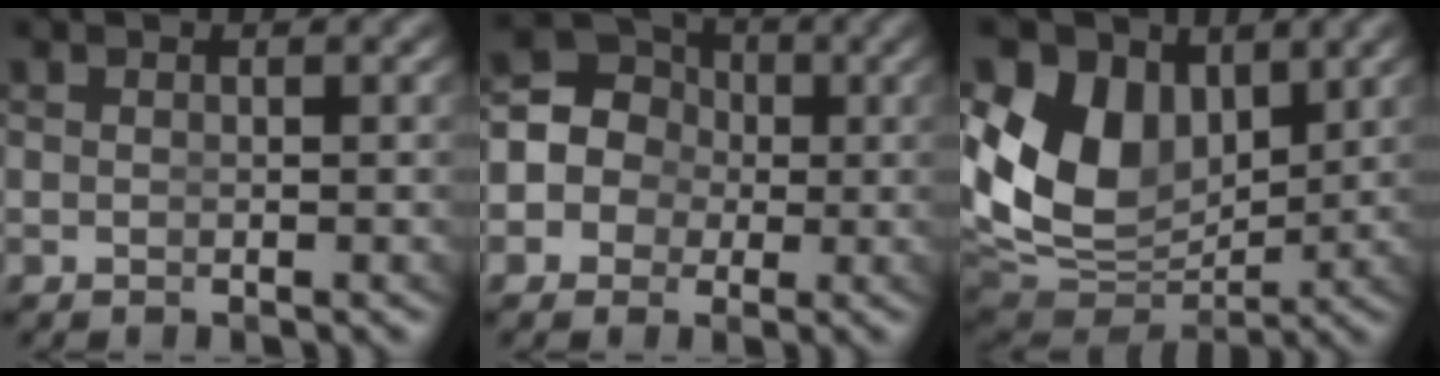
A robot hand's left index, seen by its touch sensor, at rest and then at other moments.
{"total": 13.2, "force": [0.9, 12.2, 5.0], "torque": [-0.121, -0.020, -0.004]}
{"total": 14.7, "force": [1.8, 12.0, 8.3], "torque": [-0.181, -0.039, 0.040]}